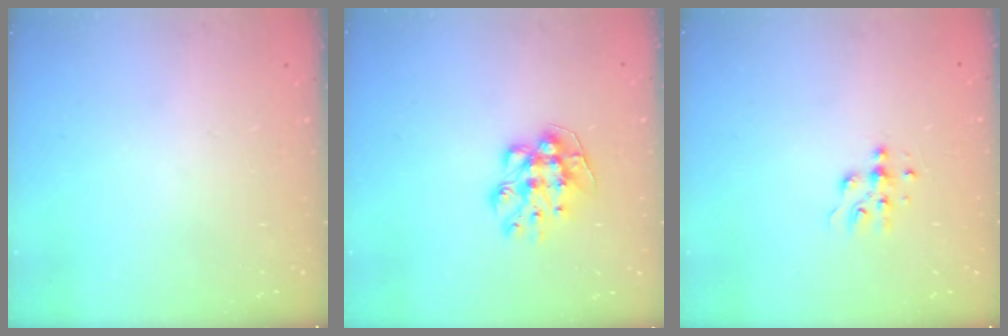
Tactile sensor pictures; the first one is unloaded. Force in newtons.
{"total": 9.3, "press": 9.3, "slide": 0.4}
{"total": 6.7, "press": 6.7, "slide": 0.7}